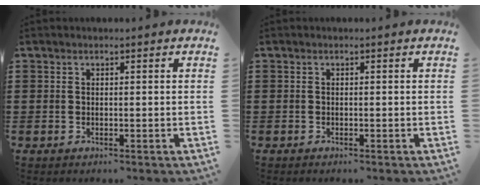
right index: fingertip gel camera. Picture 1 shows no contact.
{"total": 0.0}